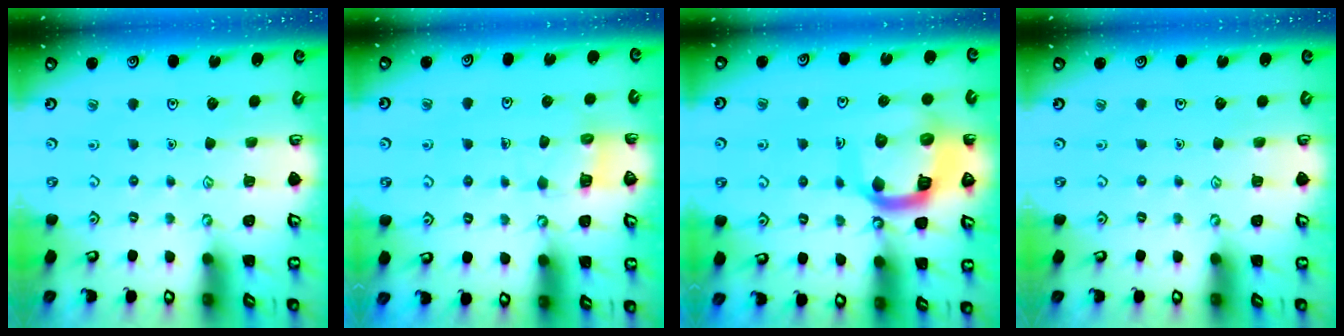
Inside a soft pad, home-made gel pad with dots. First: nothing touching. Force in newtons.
{"total": 4.7, "press": 4.7, "slide": 0.4}
{"total": 15.8, "press": 15.7, "slide": 1.9}
{"total": 0.0}